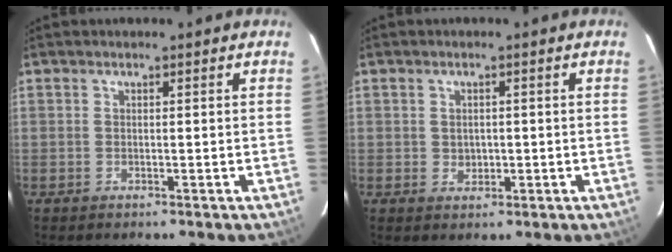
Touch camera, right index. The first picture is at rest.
{"total": 2.1, "force": [0.0, 1.9, 0.8], "torque": [-0.011, 0.001, 0.004]}